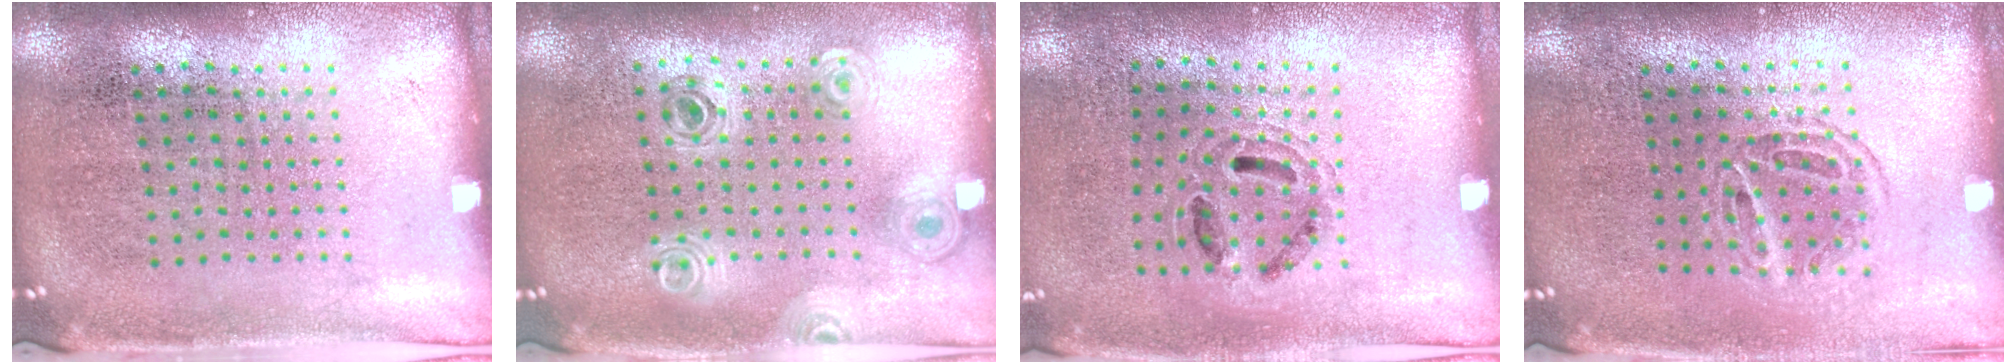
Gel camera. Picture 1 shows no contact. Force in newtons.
{"total": 0.9, "press": 0.9, "slide": 0.1}
{"total": 0.9, "press": 0.8, "slide": 0.3}
{"total": 1.2, "press": 1.0, "slide": 0.6}